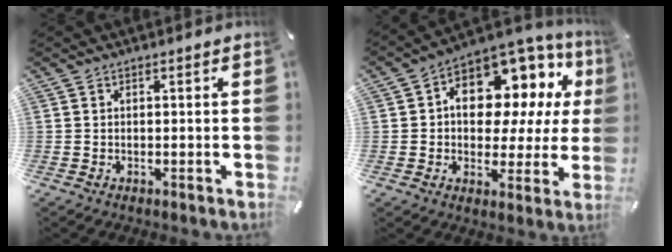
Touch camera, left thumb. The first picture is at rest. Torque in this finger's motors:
{"motor_torque": [2.13, 2.88, 1.95, -0.82, 0.16]}